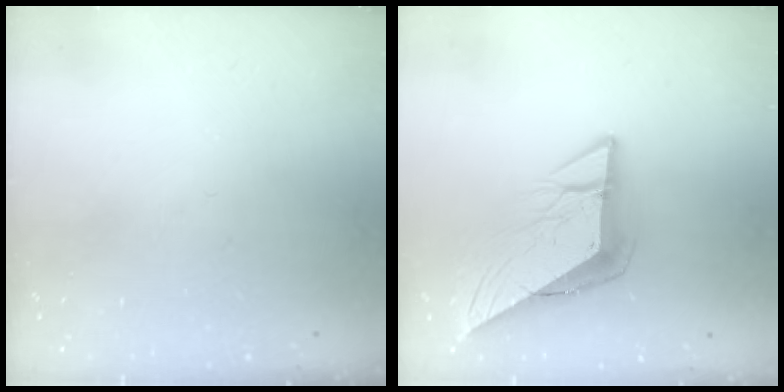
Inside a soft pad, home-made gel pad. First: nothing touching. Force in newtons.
{"total": 11.6, "press": 11.5, "slide": 1.4}